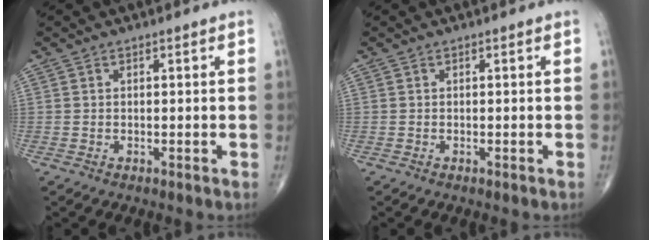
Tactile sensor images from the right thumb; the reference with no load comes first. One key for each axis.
{"total": 0.0}